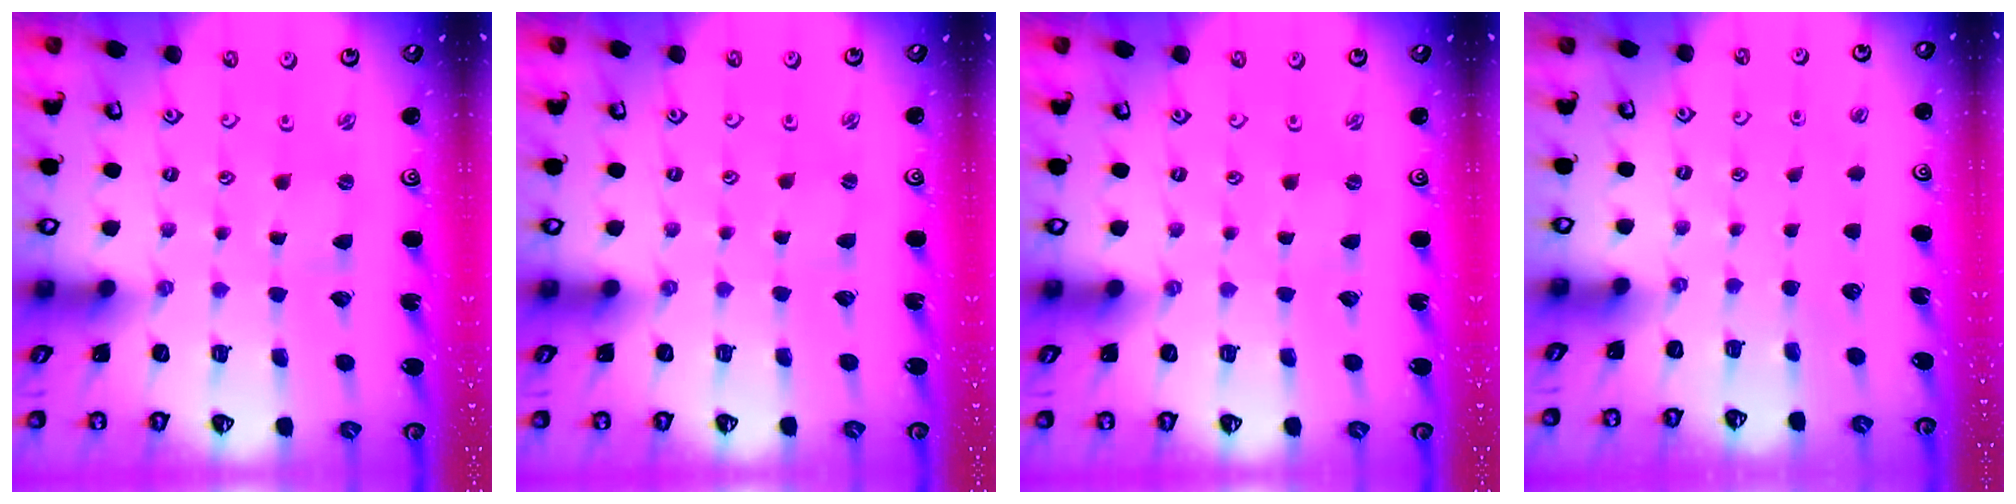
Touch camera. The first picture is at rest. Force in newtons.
{"total": 1.8, "press": 1.7, "slide": 0.3}
{"total": 0.0}
{"total": 0.0}